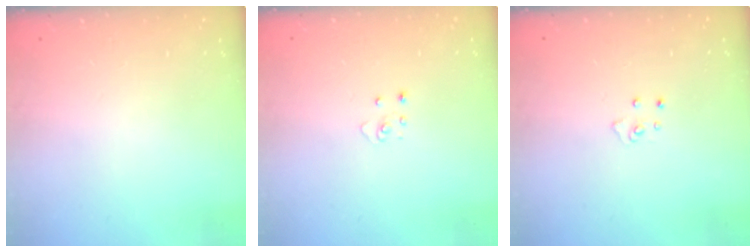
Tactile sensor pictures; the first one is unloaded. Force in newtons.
{"total": 3.4, "press": 3.4, "slide": 0.1}
{"total": 4.1, "press": 4.1, "slide": 0.4}